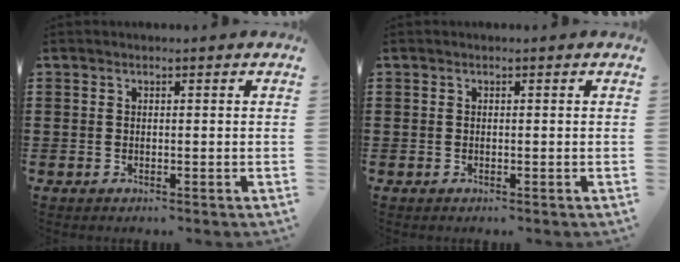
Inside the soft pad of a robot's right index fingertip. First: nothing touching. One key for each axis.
{"total": 0.0}